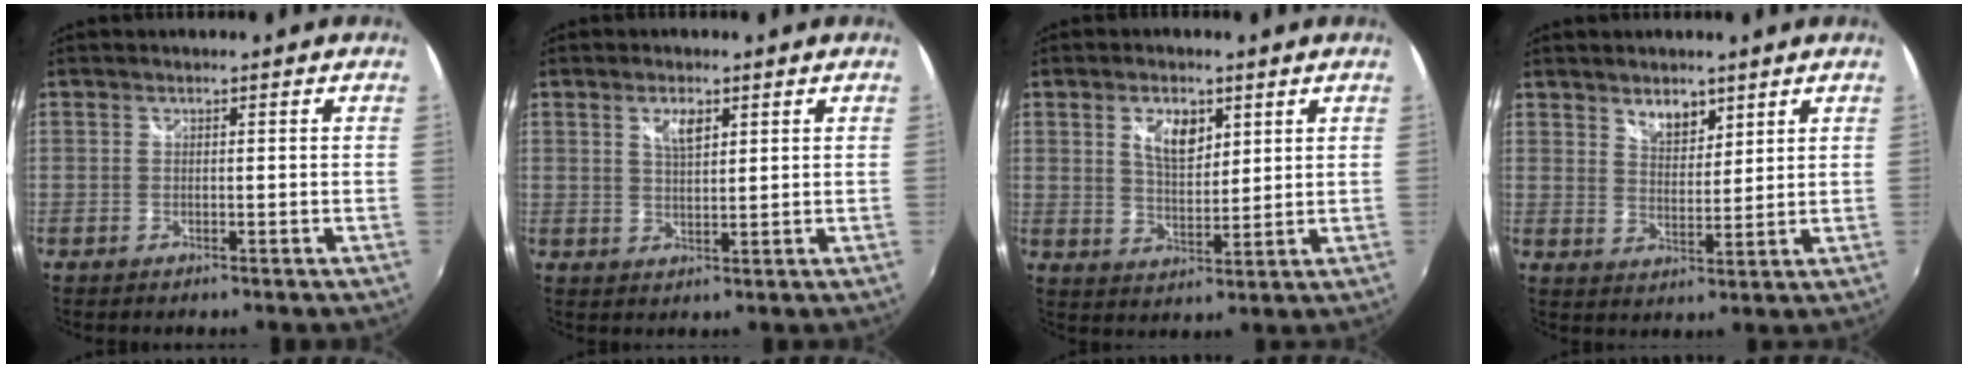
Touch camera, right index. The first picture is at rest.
{"total": 3.7, "force": [1.8, 1.6, 2.8], "torque": [-0.047, 0.001, 0.032]}
{"total": 6.6, "force": [2.9, 3.4, 4.8], "torque": [-0.084, 0.004, 0.054]}
{"total": 4.9, "force": [3.5, 2.4, 2.4], "torque": [-0.032, 0.001, 0.061]}